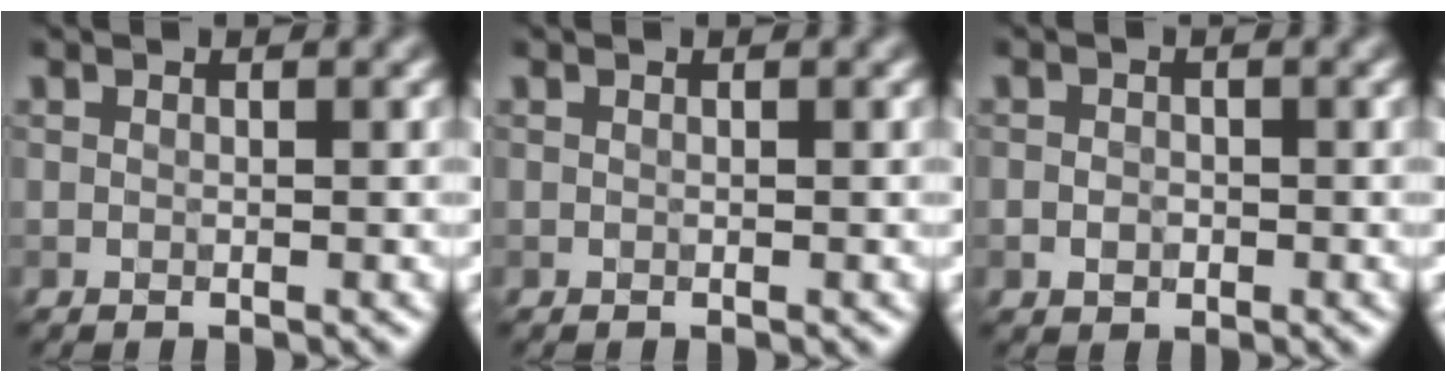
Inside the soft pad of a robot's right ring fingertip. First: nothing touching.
{"total": 0.0}
{"total": 1.3, "force": [-0.4, 1.1, 0.7], "torque": [-0.010, -0.002, -0.008]}